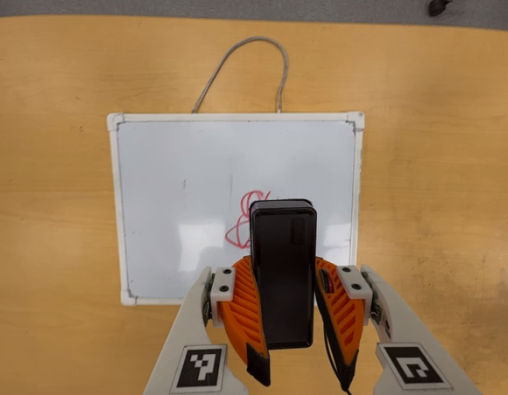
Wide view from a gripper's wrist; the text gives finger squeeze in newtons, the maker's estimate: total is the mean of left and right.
{"total": 9.8, "left": 8.6, "right": 11.0}